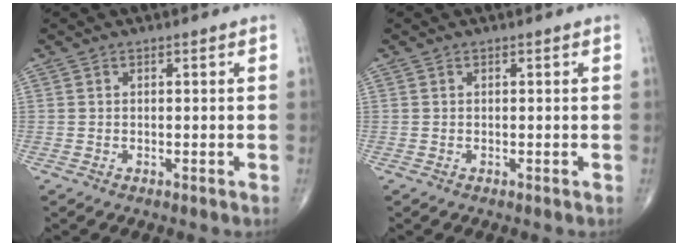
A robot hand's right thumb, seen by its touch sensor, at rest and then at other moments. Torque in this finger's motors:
{"motor_torque": [0.00, 0.00, 0.00, 0.00, 0.00]}